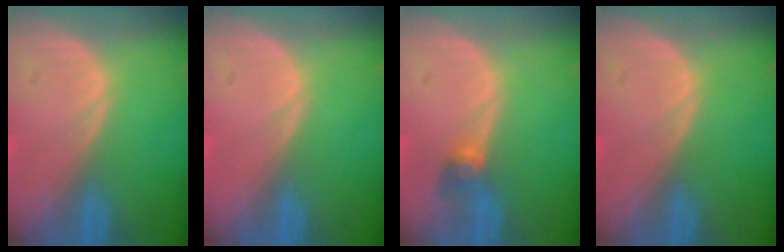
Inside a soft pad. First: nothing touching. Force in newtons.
{"total": 0.0}
{"total": 2.7, "press": 2.7, "slide": 0.3}
{"total": 0.0}